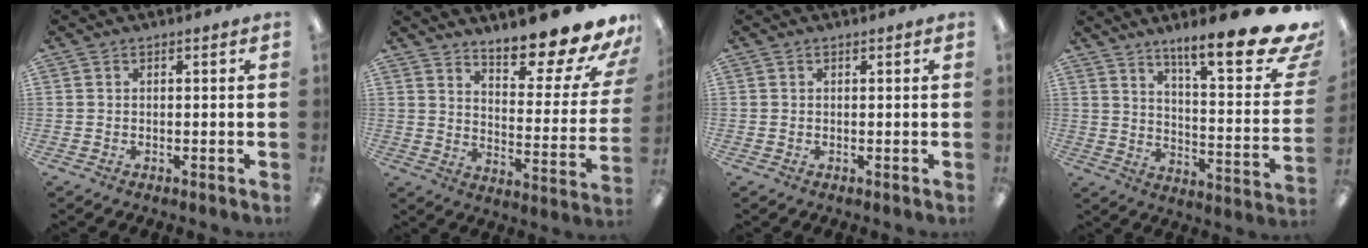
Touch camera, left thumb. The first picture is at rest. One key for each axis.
{"total": 16.1, "fx": 13.6, "fy": 3.3, "fz": 7.9, "tx": -0.105, "ty": -0.118, "tz": 0.224}
{"total": 0.0}
{"total": 19.3, "fx": 13.7, "fy": 3.9, "fz": 13.0, "tx": -0.189, "ty": -0.106, "tz": 0.220}